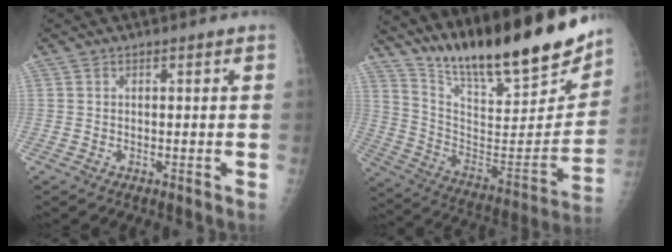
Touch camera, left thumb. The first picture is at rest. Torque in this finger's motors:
{"motor_torque": [0.87, 0.81, 1.41, -1.36, 0.11]}